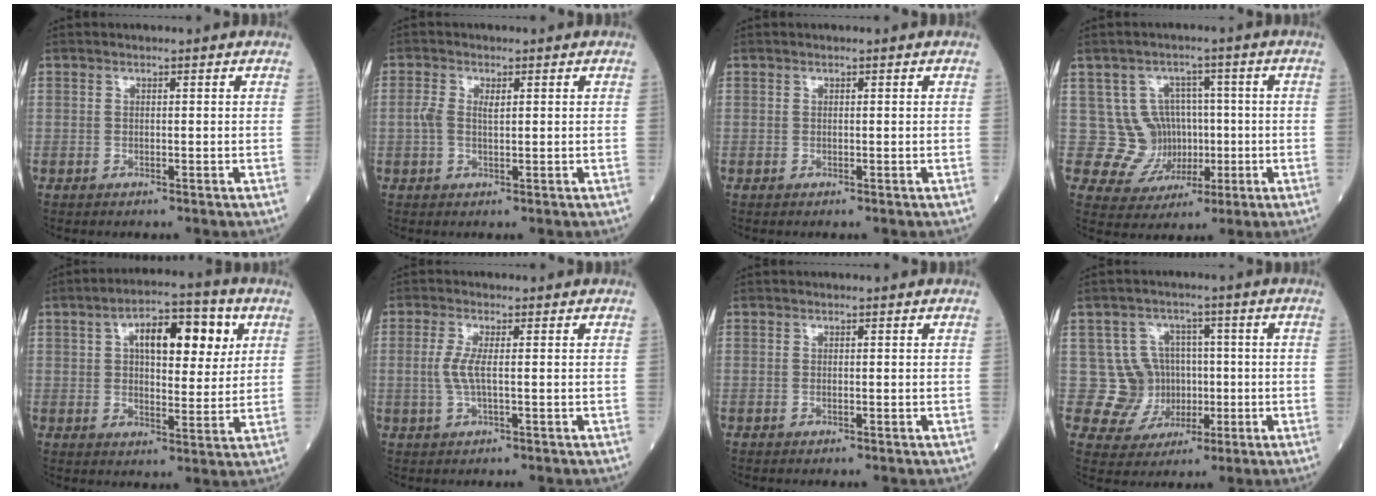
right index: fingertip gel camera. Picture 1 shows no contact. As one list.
[{"total": 2.8, "force": [0.4, 1.2, 2.5], "torque": [-0.060, 0.009, 0.010]}, {"total": 0.0}, {"total": 7.6, "force": [0.6, 7.5, 1.0], "torque": [-0.007, 0.027, 0.024]}, {"total": 11.4, "force": [4.0, 4.8, 9.6], "torque": [-0.145, 0.026, 0.060]}, {"total": 3.2, "force": [0.0, 0.4, 3.2], "torque": [-0.078, -0.005, -0.001]}, {"total": 0.0}, {"total": 7.5, "force": [0.3, 7.5, 0.6], "torque": [0.000, 0.025, 0.013]}]